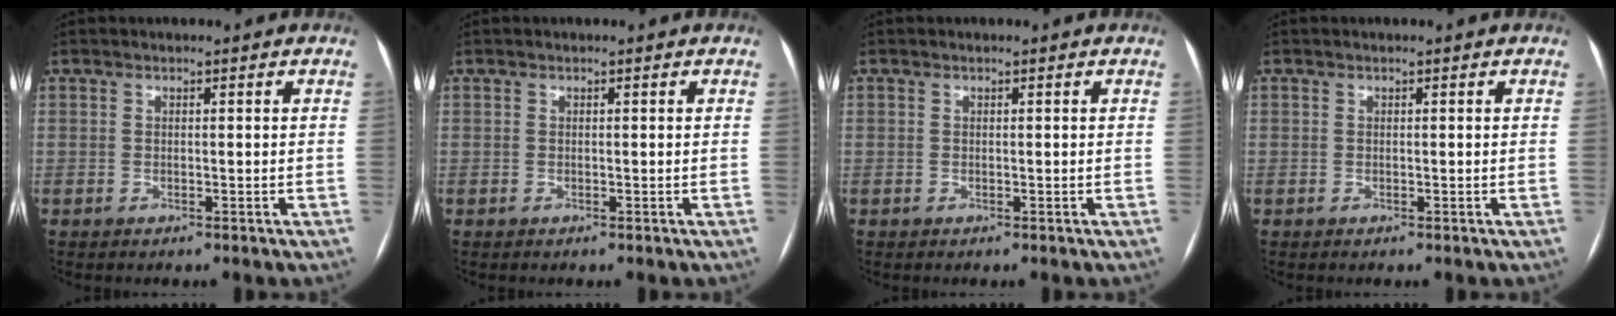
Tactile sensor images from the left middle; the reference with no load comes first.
{"total": 0.0}
{"total": 0.0}
{"total": 0.0}